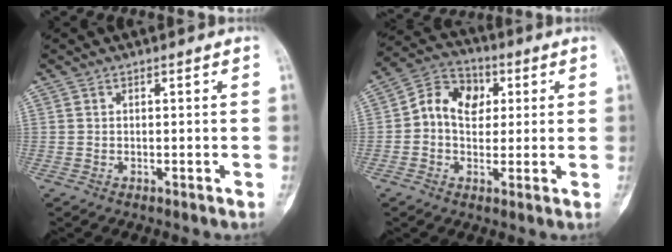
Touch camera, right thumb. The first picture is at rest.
{"total": 9.6, "force": [1.5, 7.3, 6.1], "torque": [-0.078, 0.016, 0.015]}